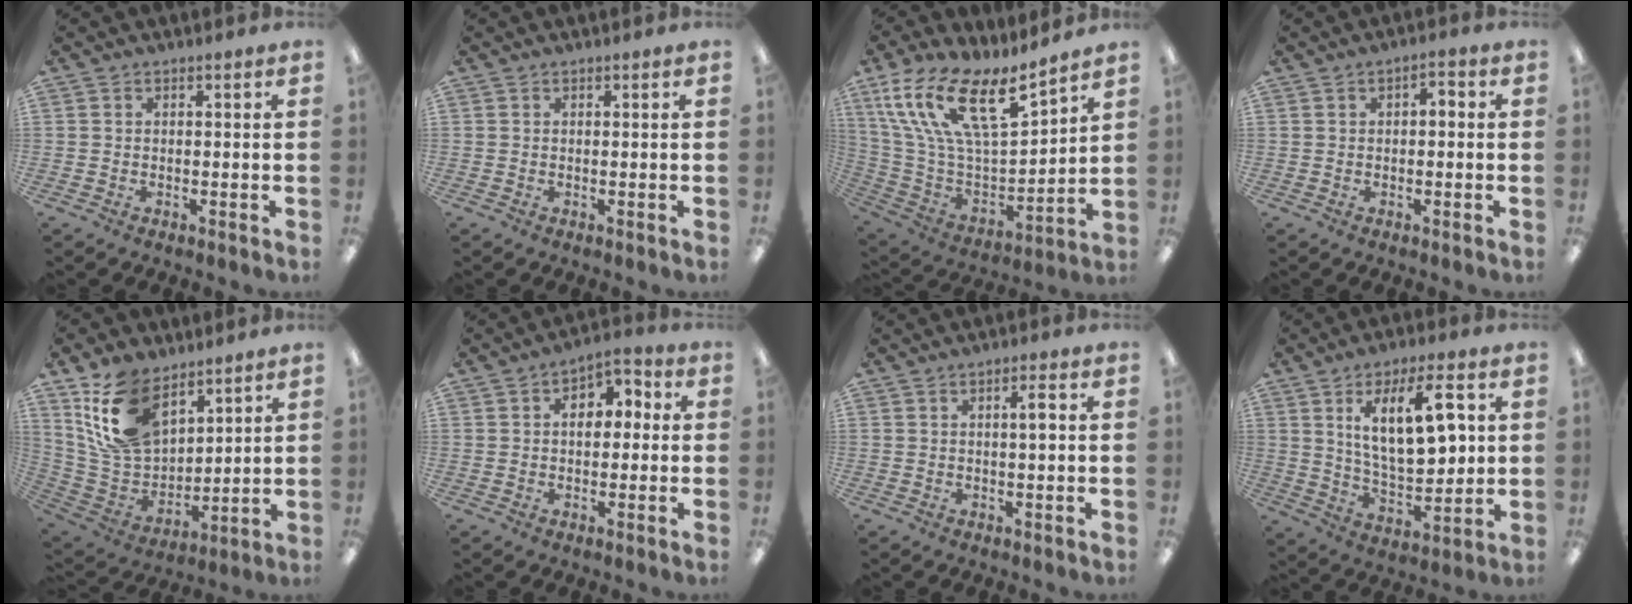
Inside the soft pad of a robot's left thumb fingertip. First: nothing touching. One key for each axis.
{"total": 0.0}
{"total": 21.1, "fx": 13.3, "fy": 8.0, "fz": 14.4, "tx": -0.286, "ty": -0.083, "tz": 0.236}
{"total": 2.4, "fx": -0.4, "fy": 1.5, "fz": 1.8, "tx": -0.026, "ty": 0.006, "tz": -0.011}
{"total": 18.1, "fx": 10.1, "fy": 11.2, "fz": 10.0, "tx": -0.219, "ty": -0.030, "tz": 0.193}
{"total": 5.8, "fx": 0.9, "fy": 4.3, "fz": 3.9, "tx": -0.056, "ty": 0.009, "tz": 0.009}
{"total": 2.9, "fx": 0.8, "fy": 0.7, "fz": 2.7, "tx": -0.045, "ty": 0.004, "tz": 0.008}
{"total": 16.1, "fx": 5.6, "fy": 6.9, "fz": 13.4, "tx": -0.220, "ty": -0.005, "tz": 0.093}